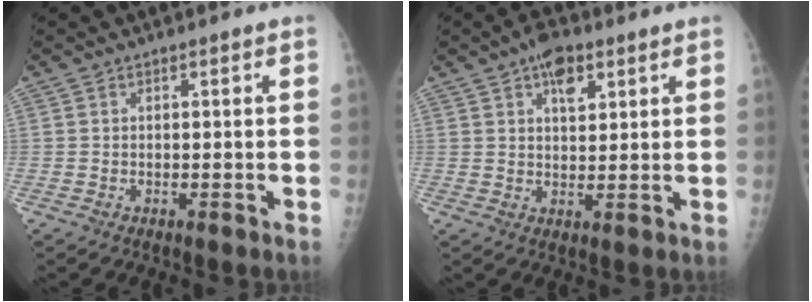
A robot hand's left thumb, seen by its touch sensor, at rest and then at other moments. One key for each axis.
{"total": 6.2, "fx": 3.3, "fy": 3.2, "fz": 4.1, "tx": -0.048, "ty": -0.009, "tz": 0.048}